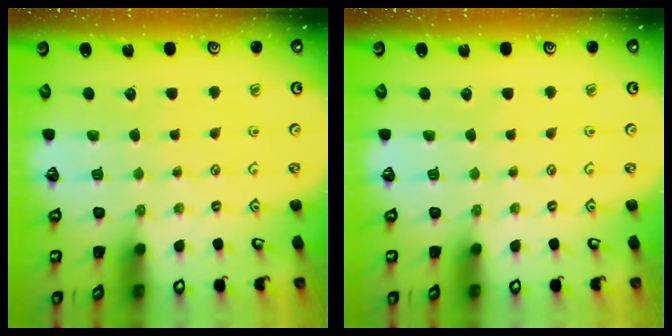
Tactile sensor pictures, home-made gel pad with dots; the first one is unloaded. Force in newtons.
{"total": 0.0}